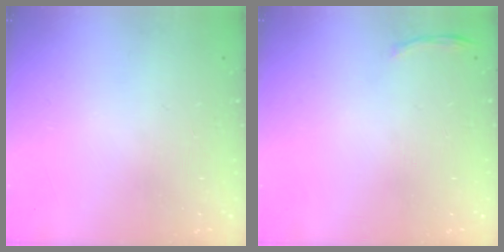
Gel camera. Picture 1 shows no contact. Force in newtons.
{"total": 4.1, "press": 3.9, "slide": 1.1}